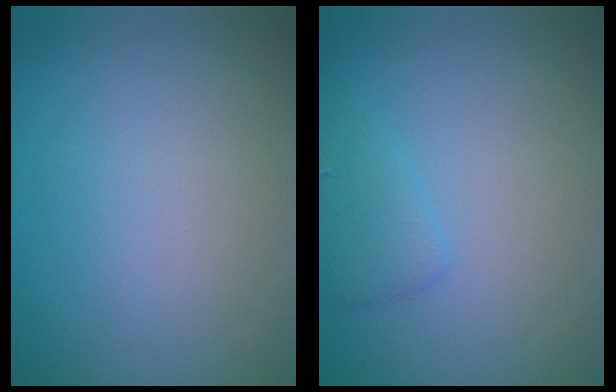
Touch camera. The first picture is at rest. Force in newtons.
{"total": 1.6, "press": 1.6, "slide": 0.1}